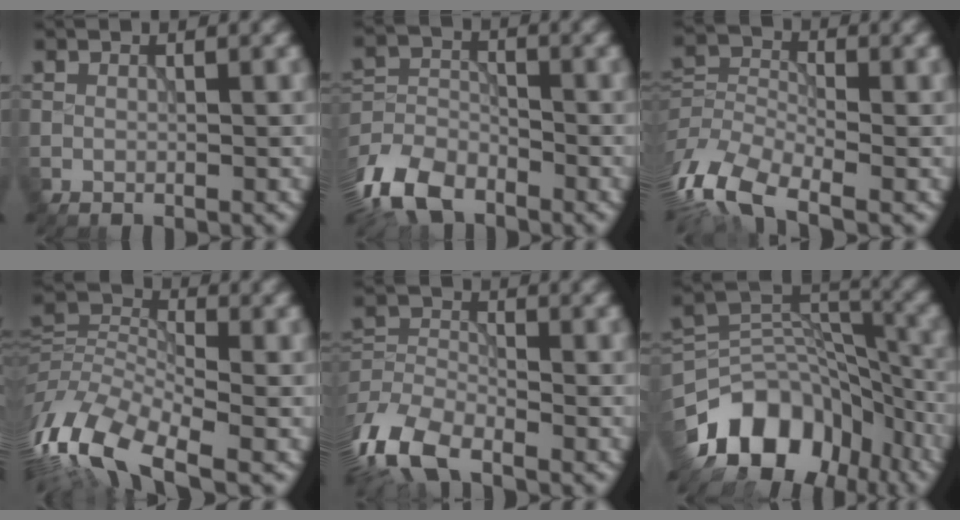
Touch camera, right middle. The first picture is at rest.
{"total": 6.6, "force": [-4.8, 3.3, 3.0], "torque": [-0.062, -0.006, -0.107]}
{"total": 8.0, "force": [-4.8, 3.8, 5.2], "torque": [-0.107, -0.007, -0.104]}
{"total": 12.2, "force": [-5.7, 5.5, 9.2], "torque": [-0.202, 0.002, -0.126]}
{"total": 6.8, "force": [-4.5, 3.1, 4.0], "torque": [-0.086, -0.008, -0.101]}
{"total": 11.4, "force": [-7.0, 7.0, 5.7], "torque": [-0.091, 0.013, -0.130]}